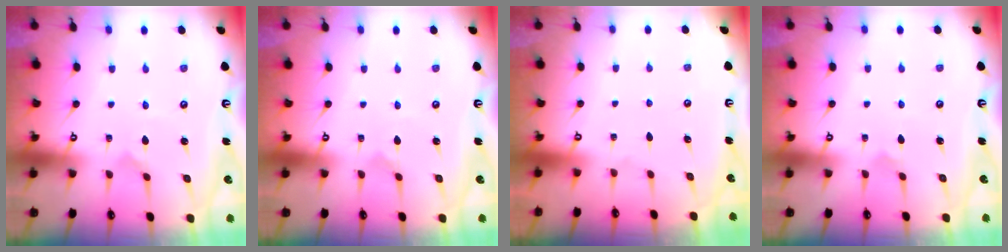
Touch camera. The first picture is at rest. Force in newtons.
{"total": 0.0}
{"total": 0.0}
{"total": 1.9, "press": 1.9, "slide": 0.1}